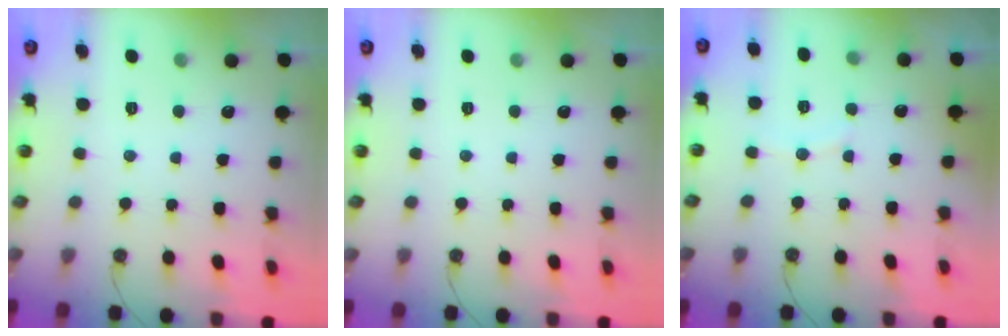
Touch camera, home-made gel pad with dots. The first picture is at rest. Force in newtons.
{"total": 0.0}
{"total": 4.6, "press": 4.5, "slide": 0.6}